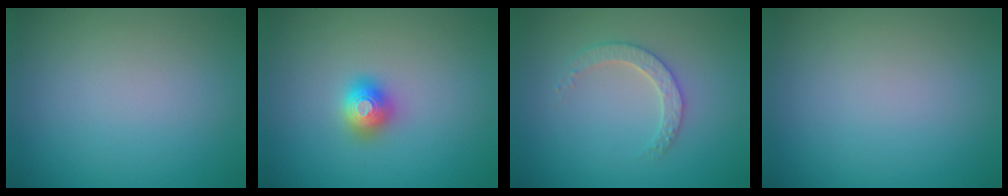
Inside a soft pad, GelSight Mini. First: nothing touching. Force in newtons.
{"total": 2.0, "press": 2.0, "slide": 0.2}
{"total": 2.5, "press": 2.4, "slide": 0.7}
{"total": 0.0}